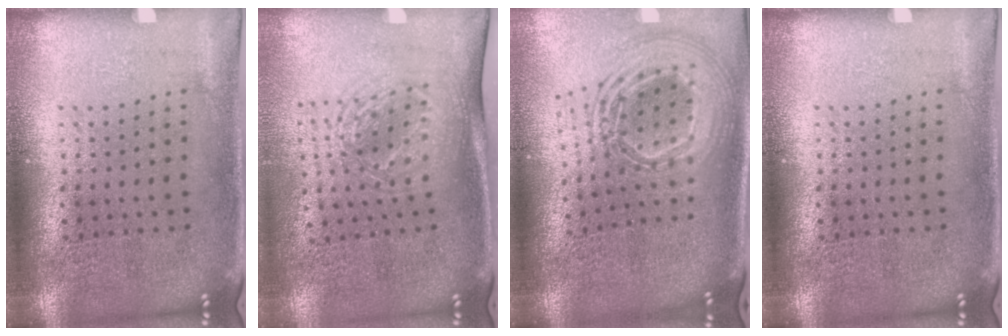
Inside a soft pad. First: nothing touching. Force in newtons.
{"total": 1.7, "press": 1.3, "slide": 1.1}
{"total": 2.6, "press": 1.9, "slide": 1.8}
{"total": 0.0}